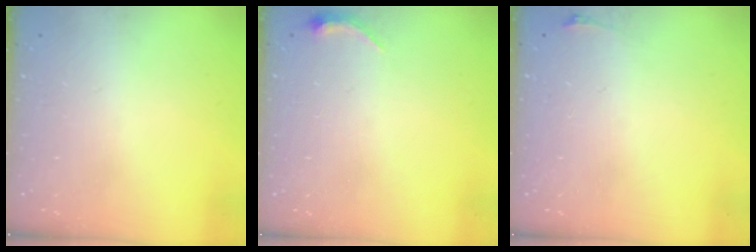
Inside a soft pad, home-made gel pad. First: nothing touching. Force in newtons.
{"total": 3.5, "press": 3.4, "slide": 0.7}
{"total": 2.8, "press": 2.1, "slide": 1.9}